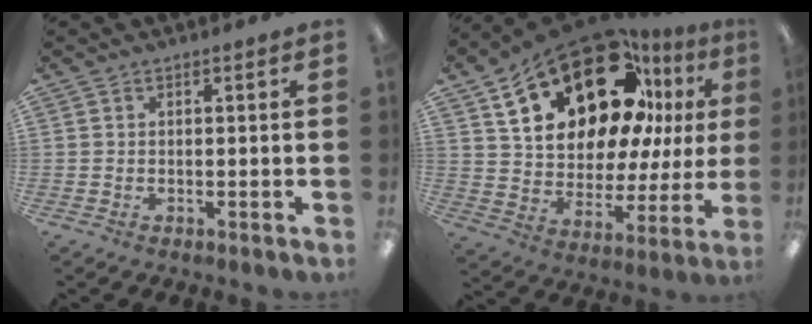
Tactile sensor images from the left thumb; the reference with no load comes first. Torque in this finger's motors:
{"motor_torque": [0.56, 2.43, 1.48, -1.30, 0.59]}